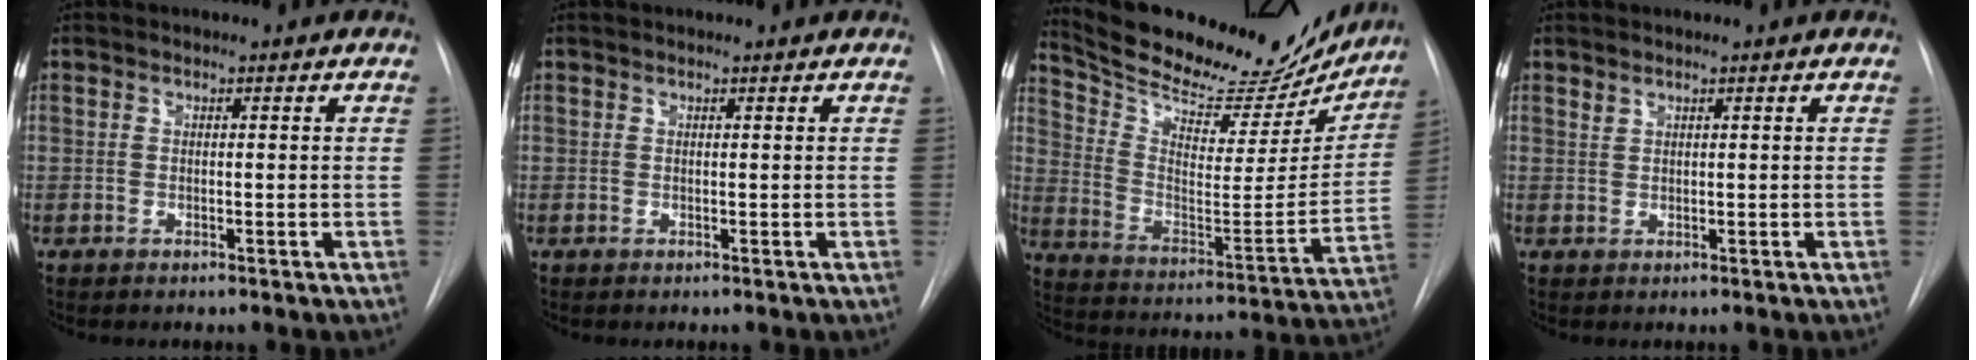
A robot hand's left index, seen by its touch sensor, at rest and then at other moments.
{"total": 0.6, "force": [0.6, 0.0, 0.1], "torque": [-0.005, 0.008, 0.009]}
{"total": 24.3, "force": [22.1, 6.4, 7.9], "torque": [-0.128, -0.048, 0.313]}
{"total": 0.7, "force": [0.7, 0.1, 0.1], "torque": [-0.004, 0.001, 0.015]}